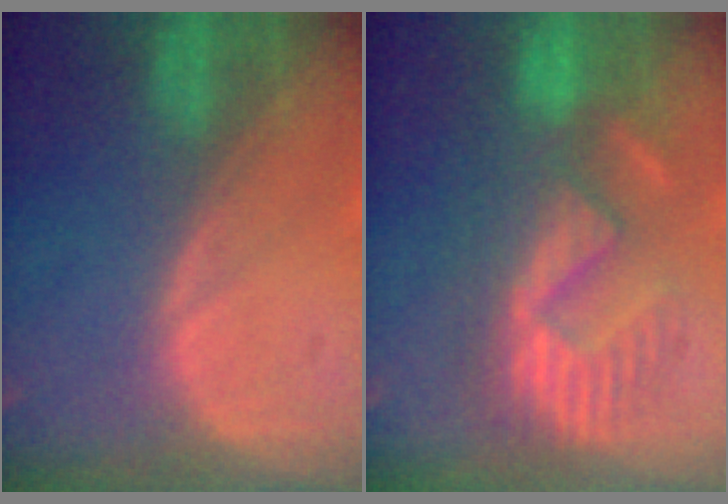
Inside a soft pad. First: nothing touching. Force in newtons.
{"total": 9.1, "press": 9.1, "slide": 1.1}